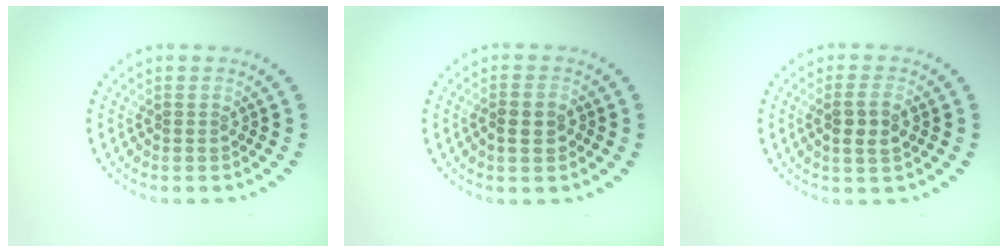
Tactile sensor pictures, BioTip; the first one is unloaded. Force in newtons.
{"total": 2.4, "press": 2.3, "slide": 0.6}
{"total": 2.3, "press": 2.2, "slide": 0.8}